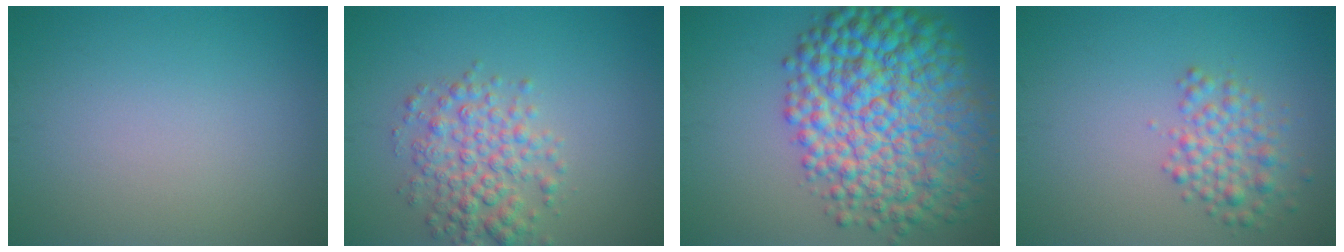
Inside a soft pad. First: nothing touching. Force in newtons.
{"total": 4.4, "press": 4.4, "slide": 0.0}
{"total": 12.7, "press": 12.7, "slide": 0.2}
{"total": 2.9, "press": 2.9, "slide": 0.1}